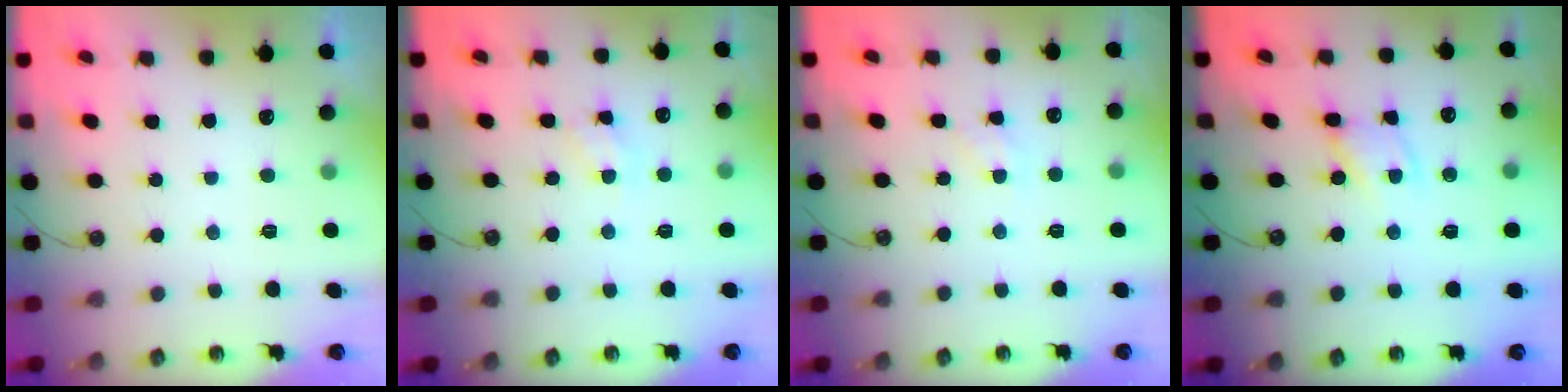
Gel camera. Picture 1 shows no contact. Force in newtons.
{"total": 3.1, "press": 3.0, "slide": 0.5}
{"total": 1.9, "press": 1.9, "slide": 0.2}
{"total": 2.6, "press": 2.6, "slide": 0.4}